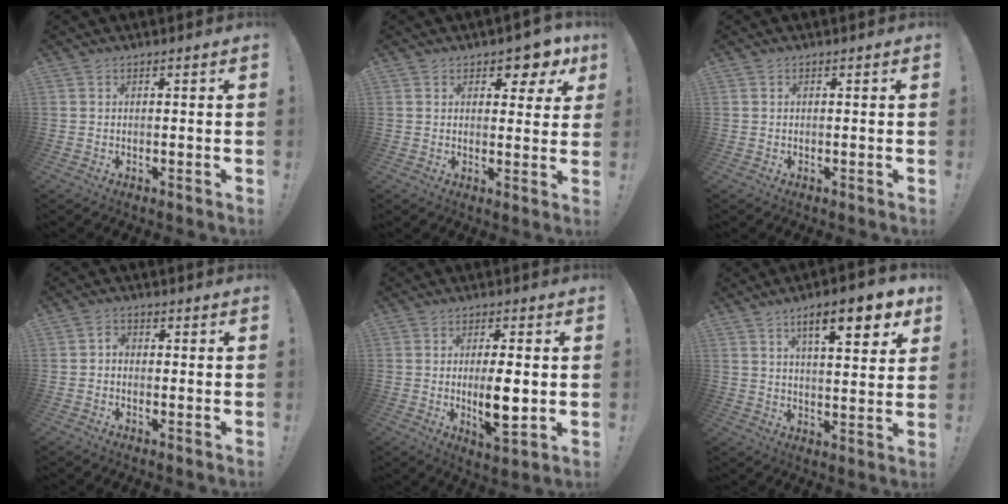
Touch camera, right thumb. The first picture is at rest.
{"total": 6.2, "force": [4.1, 3.3, 3.3], "torque": [-0.026, -0.032, 0.069]}
{"total": 0.0}
{"total": 2.3, "force": [-1.1, 1.7, 1.2], "torque": [-0.027, 0.013, -0.017]}
{"total": 9.8, "force": [-0.5, 2.8, 9.4], "torque": [-0.166, -0.015, -0.013]}
{"total": 13.0, "force": [6.6, 3.4, 10.7], "torque": [-0.156, -0.024, 0.100]}